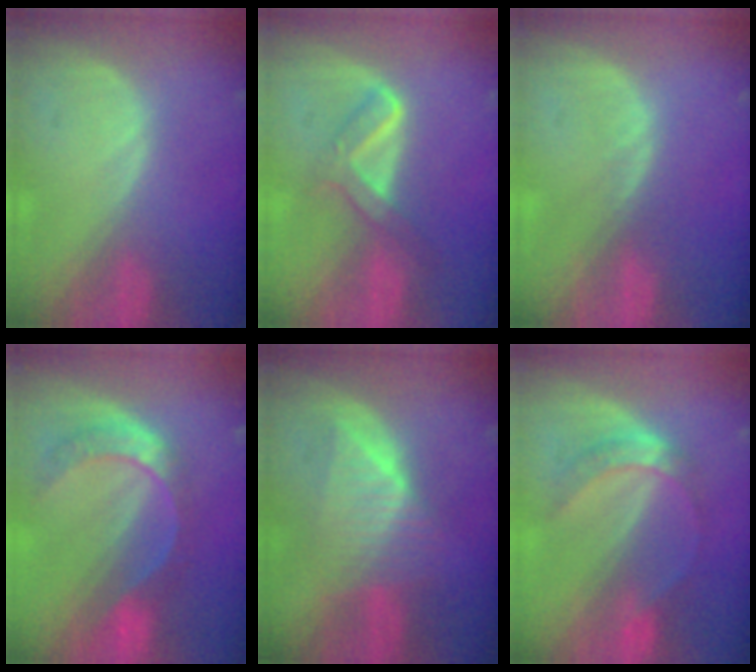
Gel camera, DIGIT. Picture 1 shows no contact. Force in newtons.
{"total": 5.1, "press": 4.9, "slide": 1.5}
{"total": 0.5, "press": 0.5, "slide": 0.1}
{"total": 8.0, "press": 6.7, "slide": 4.4}
{"total": 7.1, "press": 7.1, "slide": 0.2}
{"total": 5.0, "press": 4.8, "slide": 1.5}